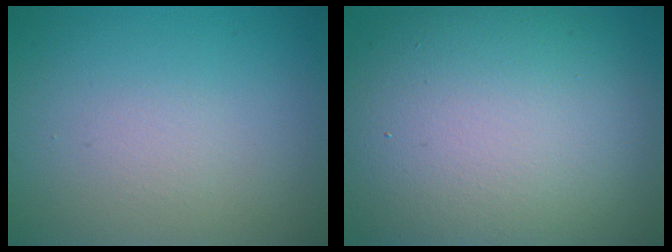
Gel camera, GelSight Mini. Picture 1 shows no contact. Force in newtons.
{"total": 15.1, "press": 15.1, "slide": 1.3}